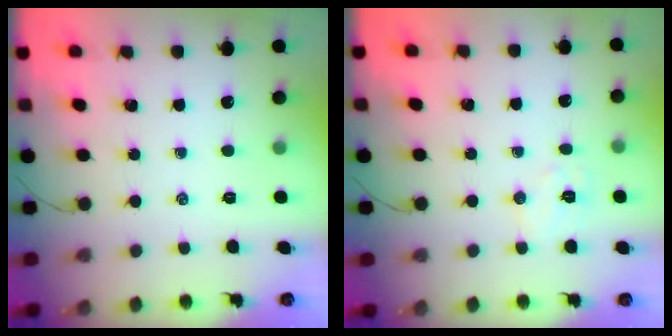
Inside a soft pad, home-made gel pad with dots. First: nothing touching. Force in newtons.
{"total": 5.1, "press": 5.0, "slide": 1.0}